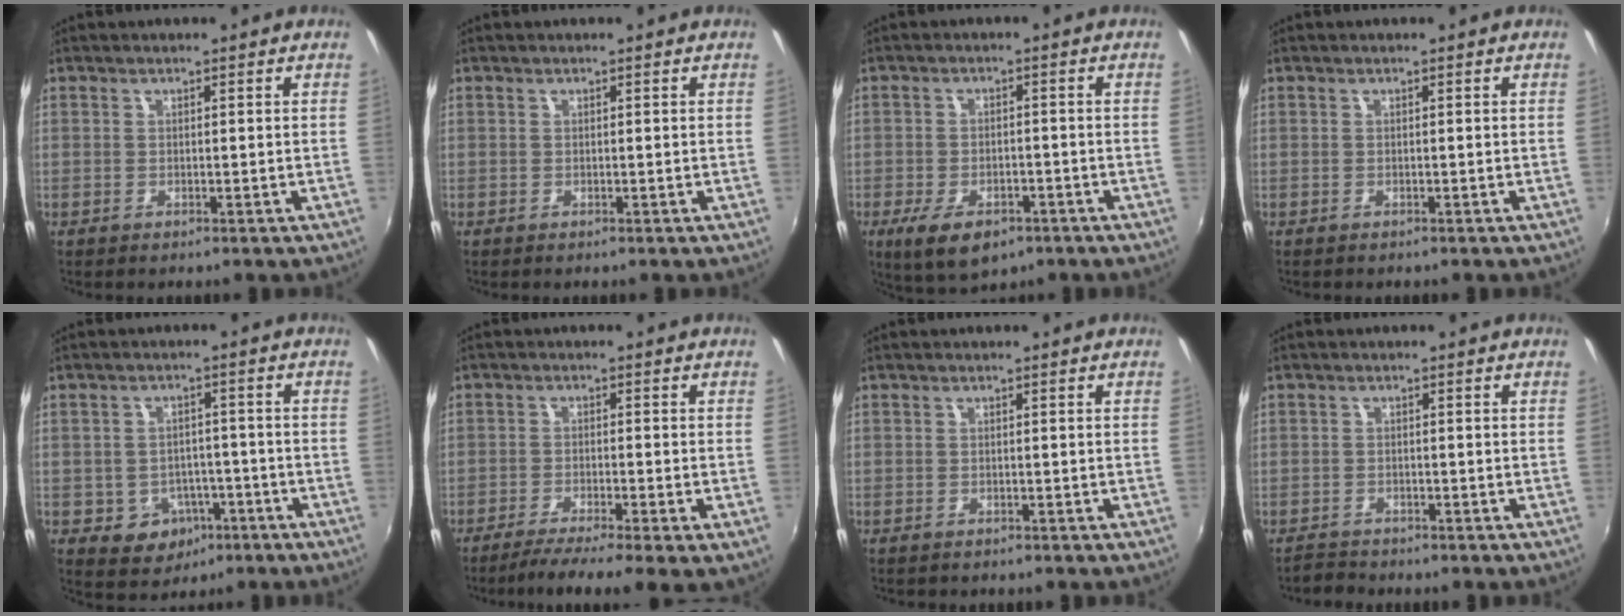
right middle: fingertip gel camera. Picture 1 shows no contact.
{"total": 0.0}
{"total": 9.2, "force": [-5.4, 4.4, 6.0], "torque": [-0.125, -0.022, -0.084]}
{"total": 0.0}
{"total": 6.9, "force": [-3.1, 5.7, 2.2], "torque": [-0.051, 0.015, -0.024]}
{"total": 7.5, "force": [-4.6, 0.5, 5.9], "torque": [-0.108, -0.020, -0.075]}
{"total": 0.6, "force": [-0.6, 0.3, -0.1], "torque": [-0.002, 0.001, -0.009]}
{"total": 2.4, "force": [-1.9, 1.3, -0.4], "torque": [0.004, 0.011, -0.034]}